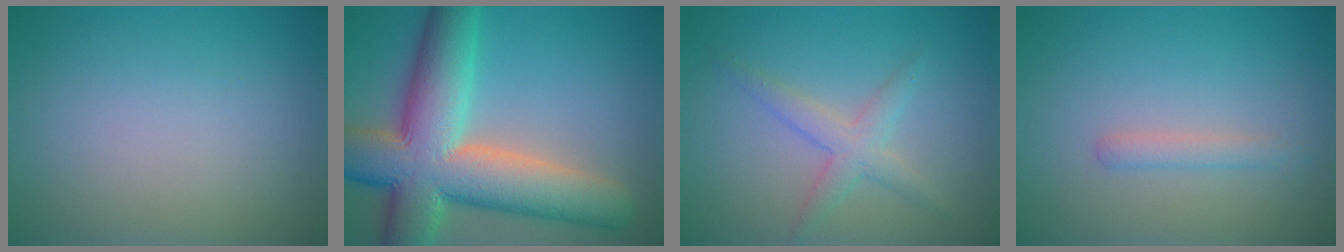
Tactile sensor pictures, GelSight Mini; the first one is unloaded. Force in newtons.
{"total": 13.0, "press": 12.9, "slide": 1.0}
{"total": 2.5, "press": 2.5, "slide": 0.2}
{"total": 1.4, "press": 1.4, "slide": 0.0}